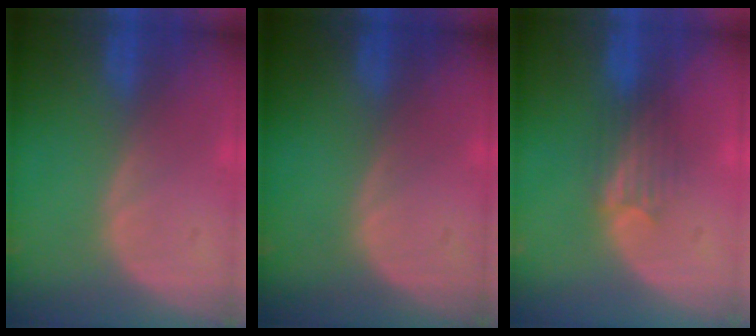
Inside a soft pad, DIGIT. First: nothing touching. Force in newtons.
{"total": 0.0}
{"total": 3.3, "press": 3.0, "slide": 1.3}